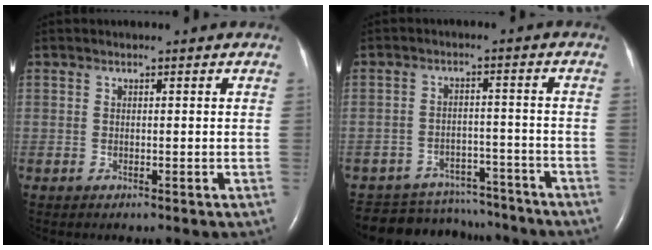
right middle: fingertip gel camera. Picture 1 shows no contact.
{"total": 13.2, "force": [-12.3, 4.3, 2.1], "torque": [-0.040, 0.014, -0.163]}